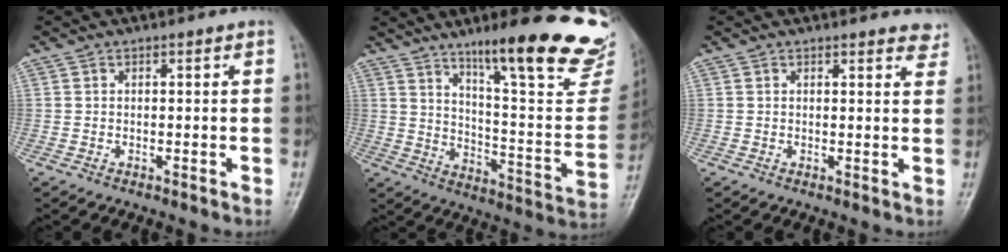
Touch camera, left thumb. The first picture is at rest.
{"total": 26.2, "force": [18.2, 4.8, 18.3], "torque": [-0.219, -0.091, 0.259]}
{"total": 3.7, "force": [3.3, 1.2, 1.1], "torque": [0.009, -0.016, 0.024]}